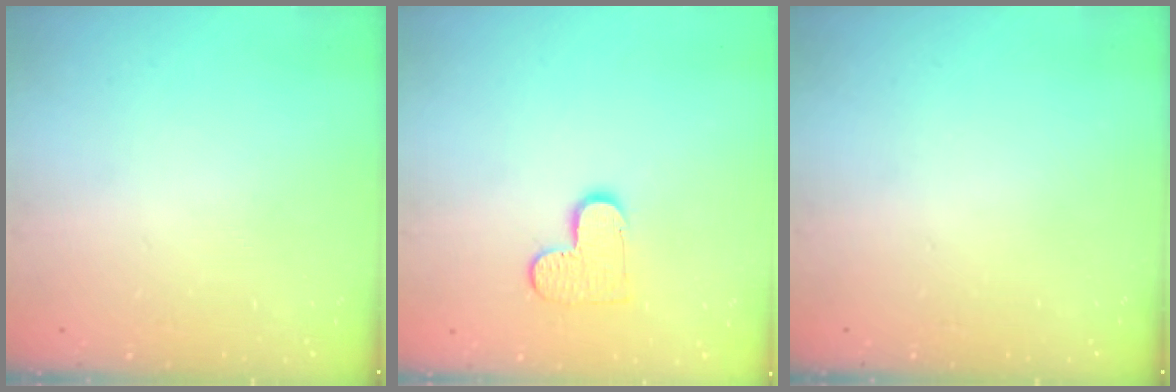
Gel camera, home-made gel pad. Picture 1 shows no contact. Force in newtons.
{"total": 9.2, "press": 9.1, "slide": 0.6}
{"total": 0.0}